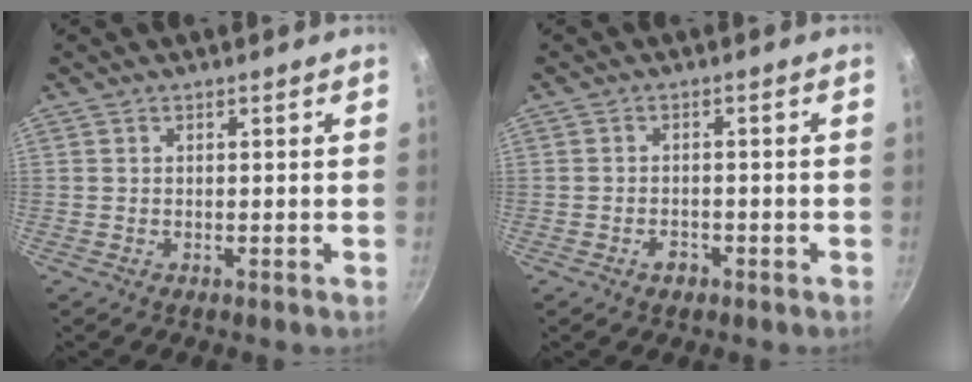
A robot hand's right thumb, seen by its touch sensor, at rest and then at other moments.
{"total": 2.4, "force": [-1.4, 1.6, 1.2], "torque": [-0.010, 0.016, -0.020]}